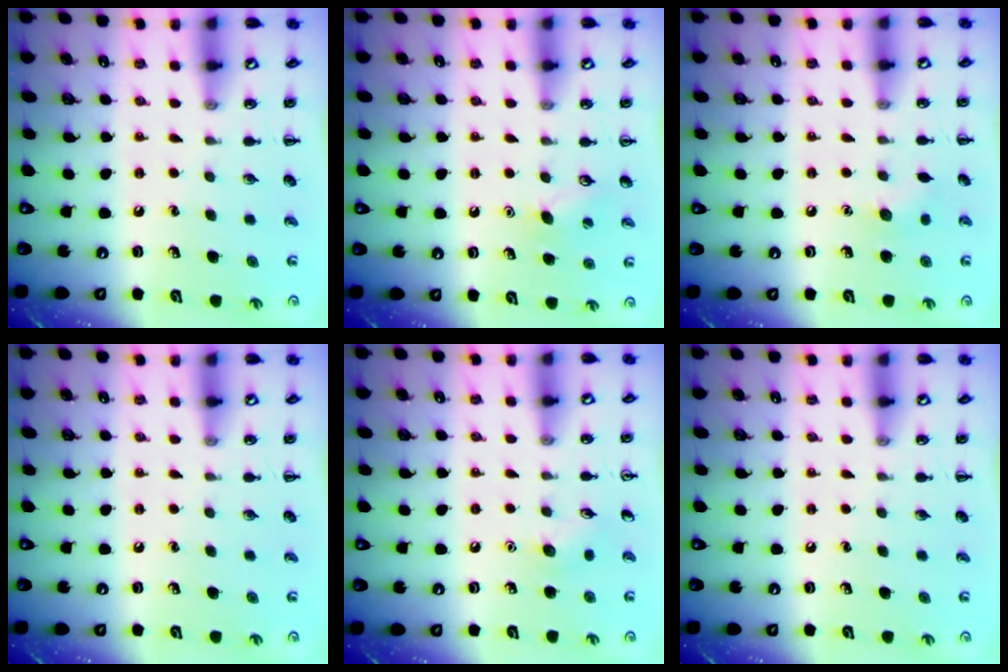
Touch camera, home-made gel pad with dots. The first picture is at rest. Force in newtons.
{"total": 7.2, "press": 7.1, "slide": 1.6}
{"total": 5.8, "press": 5.6, "slide": 1.6}
{"total": 0.0}
{"total": 5.1, "press": 4.9, "slide": 1.3}
{"total": 0.0}